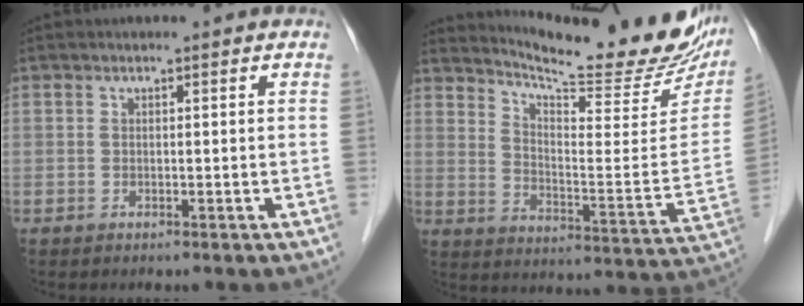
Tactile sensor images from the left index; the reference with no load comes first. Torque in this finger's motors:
{"motor_torque": [0.92, -1.22, 0.12, 0.04]}